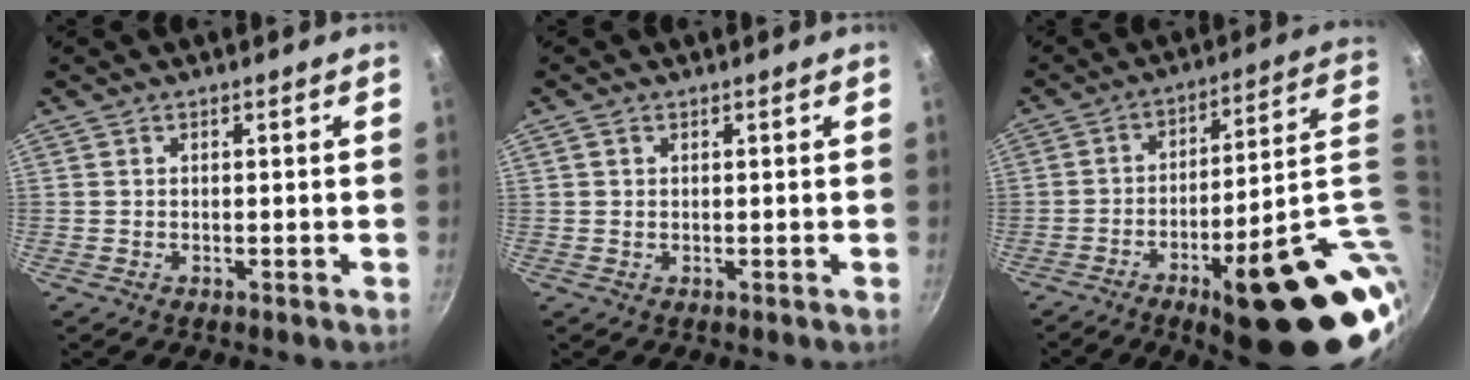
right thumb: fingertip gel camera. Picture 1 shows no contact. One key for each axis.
{"total": 0.9, "fx": 0.5, "fy": 0.7, "fz": 0.4, "tx": -0.008, "ty": 0.002, "tz": 0.008}
{"total": 26.3, "fx": -6.0, "fy": 7.6, "fz": 24.4, "tx": -0.278, "ty": 0.019, "tz": -0.072}